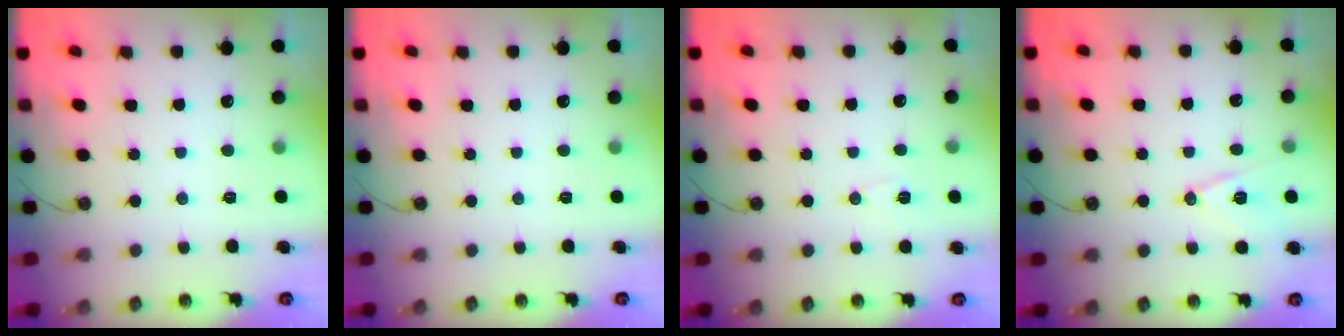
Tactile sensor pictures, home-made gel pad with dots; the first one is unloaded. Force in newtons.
{"total": 0.0}
{"total": 5.3, "press": 3.9, "slide": 3.5}
{"total": 11.2, "press": 10.7, "slide": 3.3}